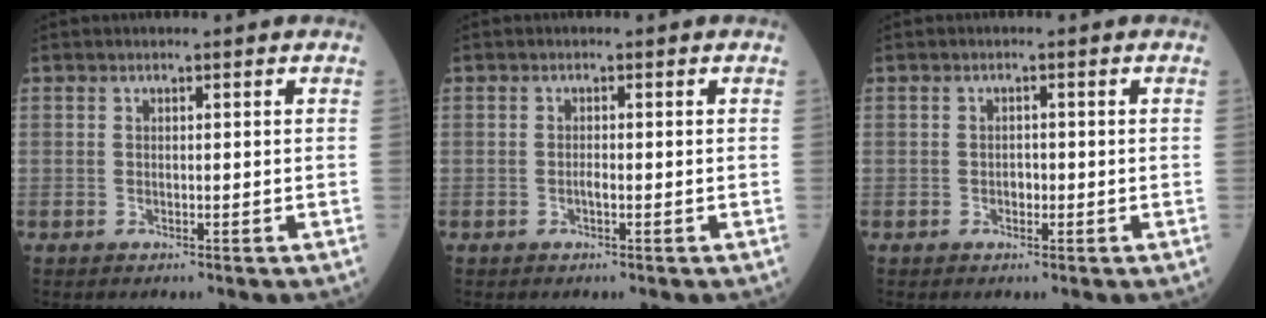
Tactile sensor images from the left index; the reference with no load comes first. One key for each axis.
{"total": 1.0, "fx": -0.7, "fy": 0.1, "fz": 0.7, "tx": -0.015, "ty": -0.004, "tz": -0.014}
{"total": 1.3, "fx": -0.8, "fy": 0.8, "fz": 0.7, "tx": -0.011, "ty": -0.001, "tz": -0.014}